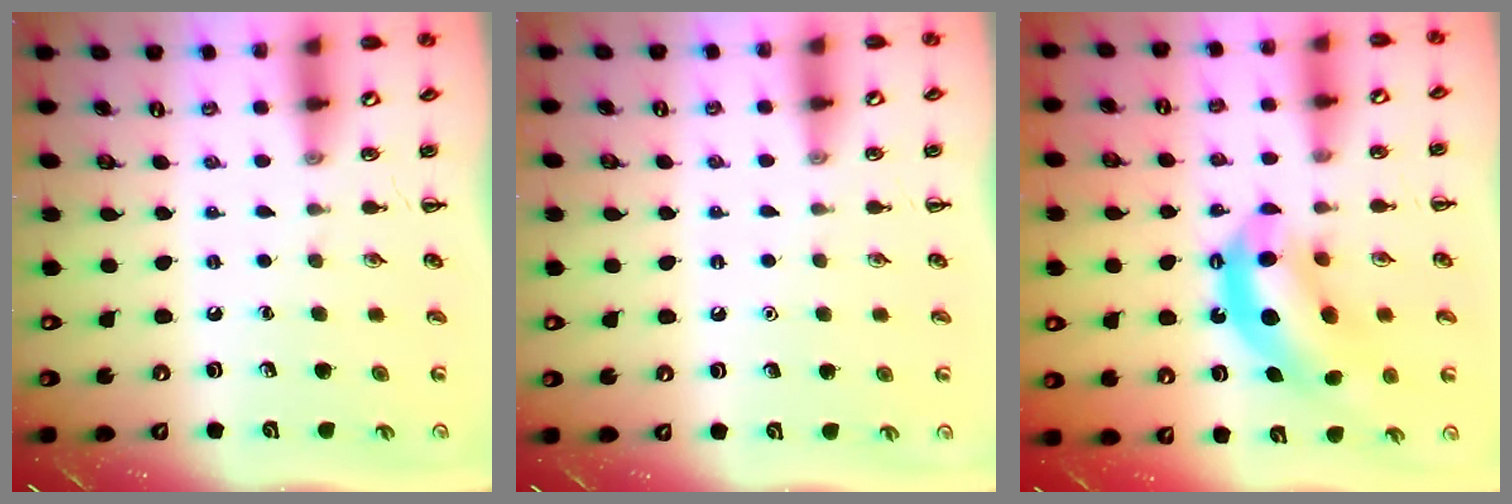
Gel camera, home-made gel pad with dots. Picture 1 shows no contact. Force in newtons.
{"total": 1.5, "press": 1.5, "slide": 0.1}
{"total": 12.2, "press": 11.7, "slide": 3.3}